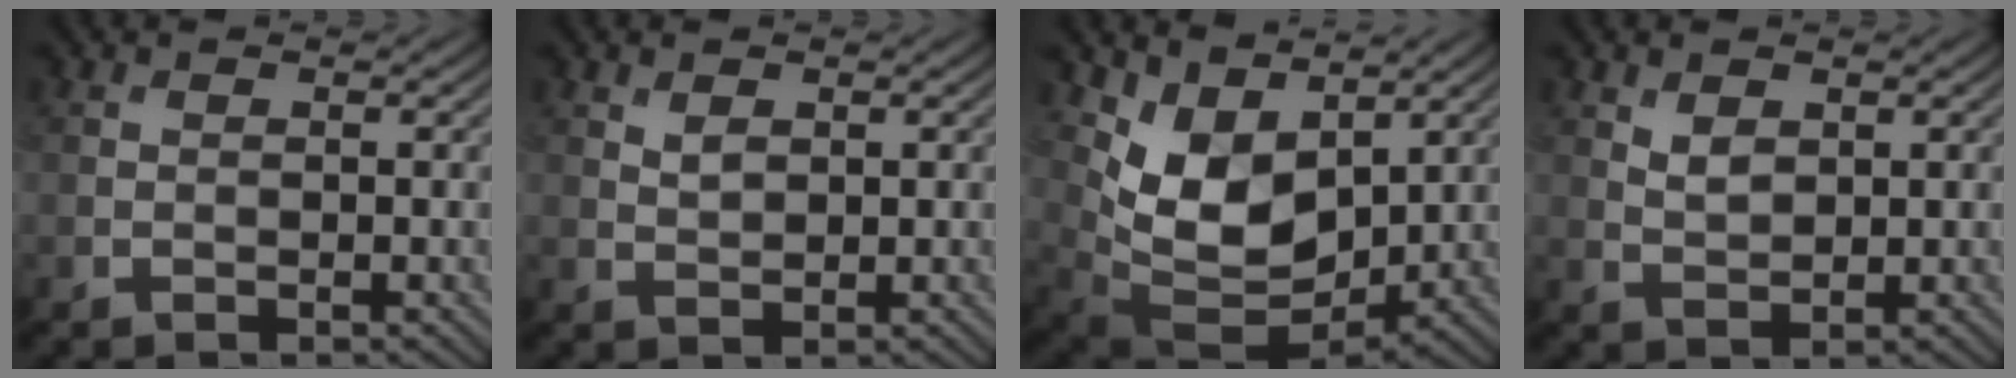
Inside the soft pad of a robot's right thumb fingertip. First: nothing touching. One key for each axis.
{"total": 1.5, "fx": 0.8, "fy": 0.8, "fz": 0.9, "tx": -0.021, "ty": -0.003, "tz": 0.020}
{"total": 9.5, "fx": 4.3, "fy": 5.7, "fz": 6.3, "tx": -0.146, "ty": -0.015, "tz": 0.082}
{"total": 2.1, "fx": 1.2, "fy": 1.2, "fz": 1.3, "tx": -0.032, "ty": -0.004, "tz": 0.027}